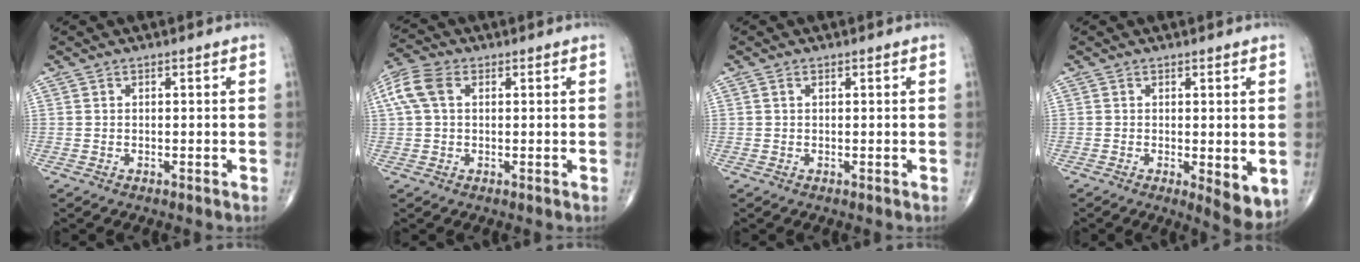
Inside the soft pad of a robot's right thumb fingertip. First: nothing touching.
{"total": 7.4, "force": [1.8, 4.8, 5.2], "torque": [-0.132, 0.025, 0.035]}
{"total": 0.6, "force": [0.3, 0.4, 0.4], "torque": [-0.010, 0.003, 0.005]}
{"total": 5.7, "force": [-0.8, 2.0, 5.3], "torque": [-0.068, -0.017, -0.007]}